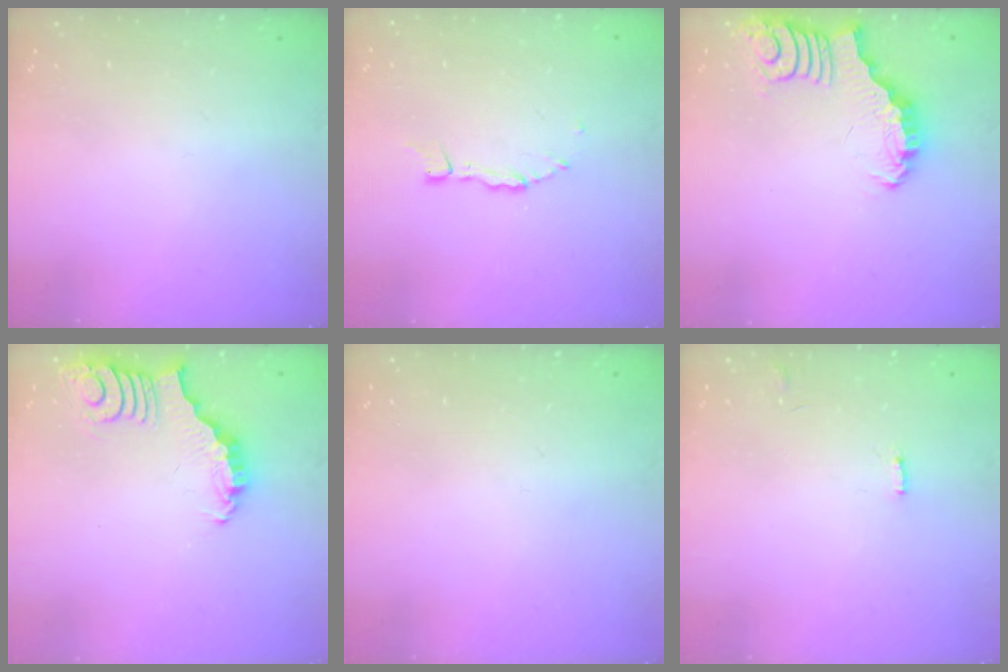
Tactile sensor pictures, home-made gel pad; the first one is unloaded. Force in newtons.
{"total": 1.9, "press": 1.9, "slide": 0.2}
{"total": 3.3, "press": 3.3, "slide": 0.4}
{"total": 3.5, "press": 3.5, "slide": 0.5}
{"total": 0.0}
{"total": 1.2, "press": 1.2, "slide": 0.1}